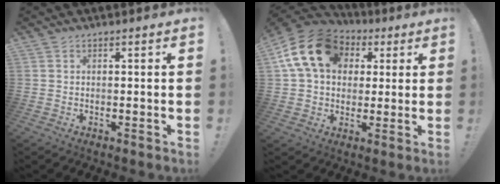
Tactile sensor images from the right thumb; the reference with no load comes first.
{"total": 18.2, "force": [5.6, 13.5, 10.9], "torque": [-0.175, -0.003, 0.104]}